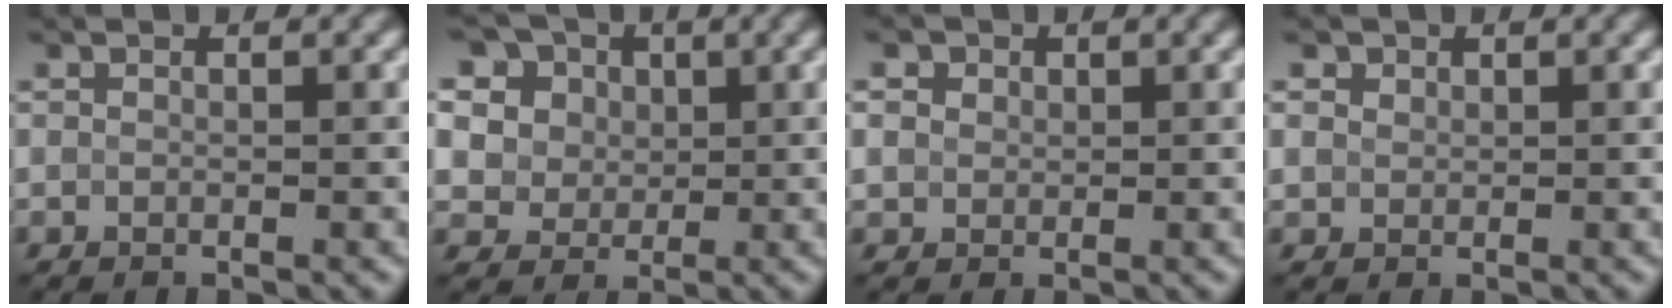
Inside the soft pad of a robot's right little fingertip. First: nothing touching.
{"total": 13.1, "force": [6.6, 9.7, 5.9], "torque": [-0.146, 0.036, 0.100]}
{"total": 2.9, "force": [1.2, 2.3, 1.2], "torque": [-0.029, 0.019, 0.009]}
{"total": 1.3, "force": [0.7, 1.0, 0.3], "torque": [-0.005, 0.001, 0.010]}